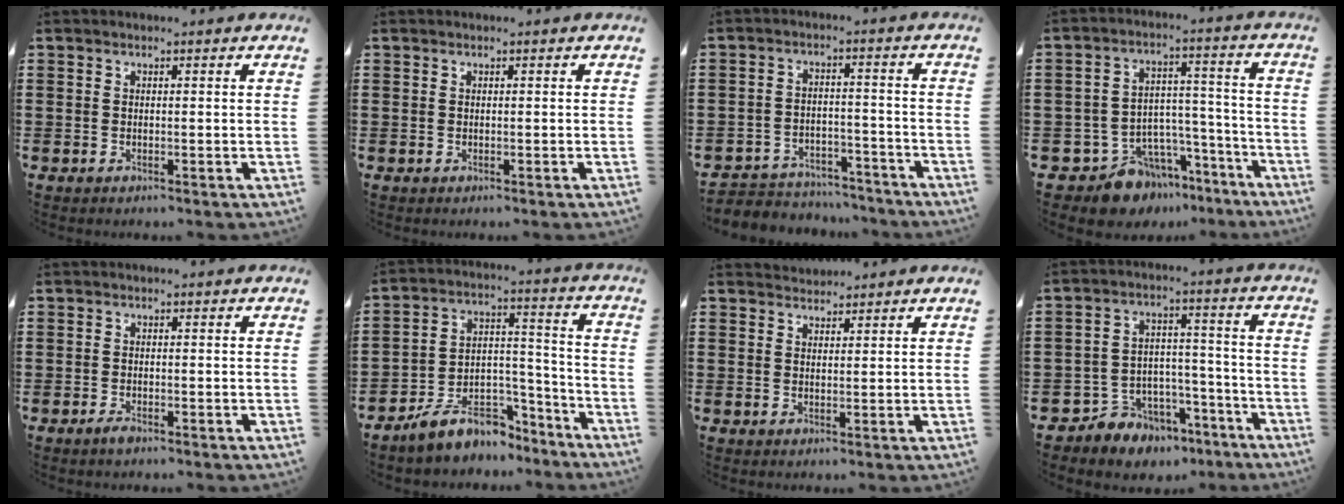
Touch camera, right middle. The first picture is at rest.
{"total": 0.0}
{"total": 4.2, "force": [-4.0, 1.0, 0.0], "torque": [-0.008, 0.005, -0.086]}
{"total": 8.5, "force": [-7.4, 4.2, 0.8], "torque": [-0.023, 0.021, -0.135]}
{"total": 1.2, "force": [-0.8, 0.4, 0.8], "torque": [-0.017, -0.004, -0.015]}
{"total": 8.1, "force": [-6.9, 3.6, 2.5], "torque": [-0.049, 0.019, -0.128]}
{"total": 1.6, "force": [1.5, 0.3, -0.3], "torque": [0.003, 0.005, 0.030]}
{"total": 6.0, "force": [-5.0, 3.2, -0.2], "torque": [-0.014, 0.015, -0.099]}